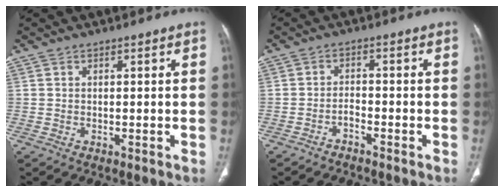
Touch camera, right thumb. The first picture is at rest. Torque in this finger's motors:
{"motor_torque": [-0.43, -0.26, -0.18, 0.22, -0.02]}